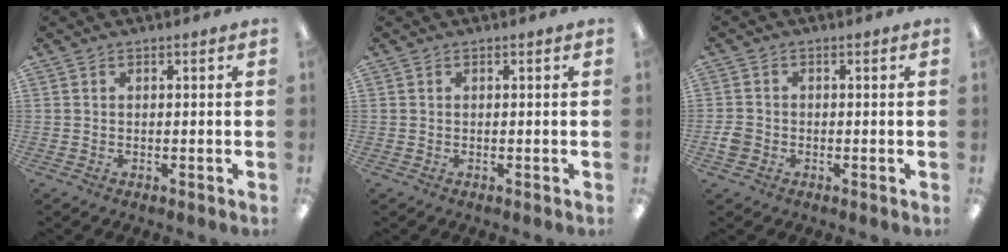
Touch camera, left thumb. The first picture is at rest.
{"total": 0.0}
{"total": 3.0, "force": [-1.0, 2.6, 1.1], "torque": [-0.016, 0.008, -0.017]}